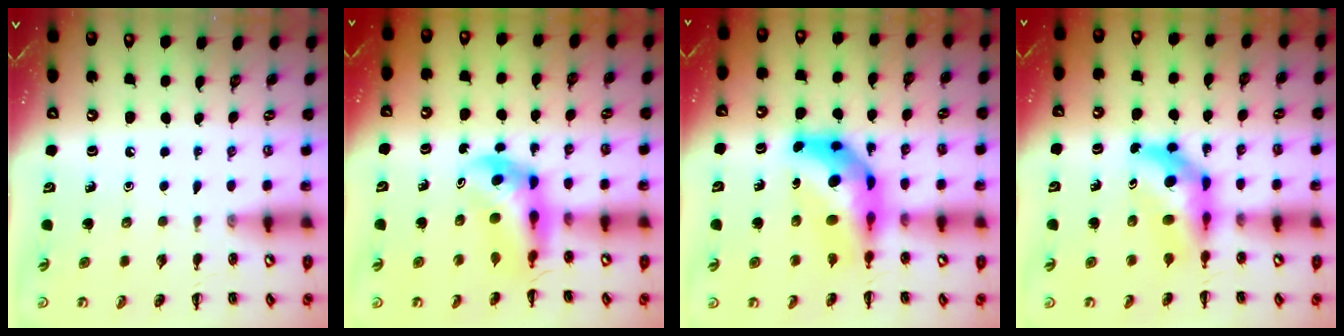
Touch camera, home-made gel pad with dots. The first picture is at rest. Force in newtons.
{"total": 6.1, "press": 6.0, "slide": 1.3}
{"total": 10.5, "press": 10.0, "slide": 3.2}
{"total": 6.0, "press": 5.7, "slide": 1.7}